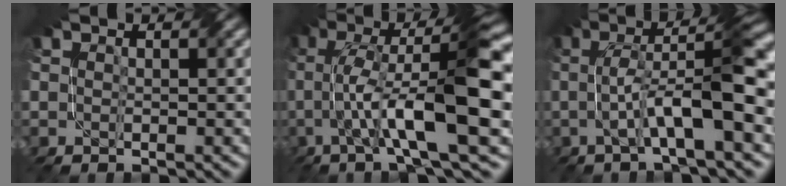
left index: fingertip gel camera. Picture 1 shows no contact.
{"total": 13.2, "force": [-0.4, 2.7, 12.9], "torque": [-0.205, 0.025, -0.007]}
{"total": 9.2, "force": [-0.8, 1.8, 9.0], "torque": [-0.140, 0.020, -0.021]}